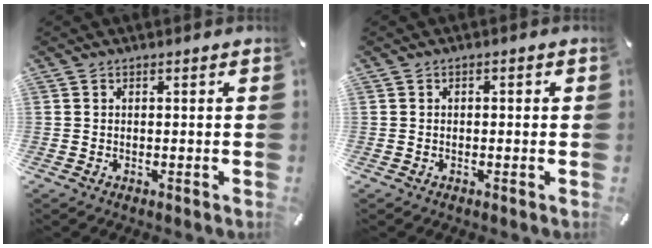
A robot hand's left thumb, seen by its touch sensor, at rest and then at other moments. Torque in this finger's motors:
{"motor_torque": [-0.08, -0.37, 0.00, 0.12, 0.00]}